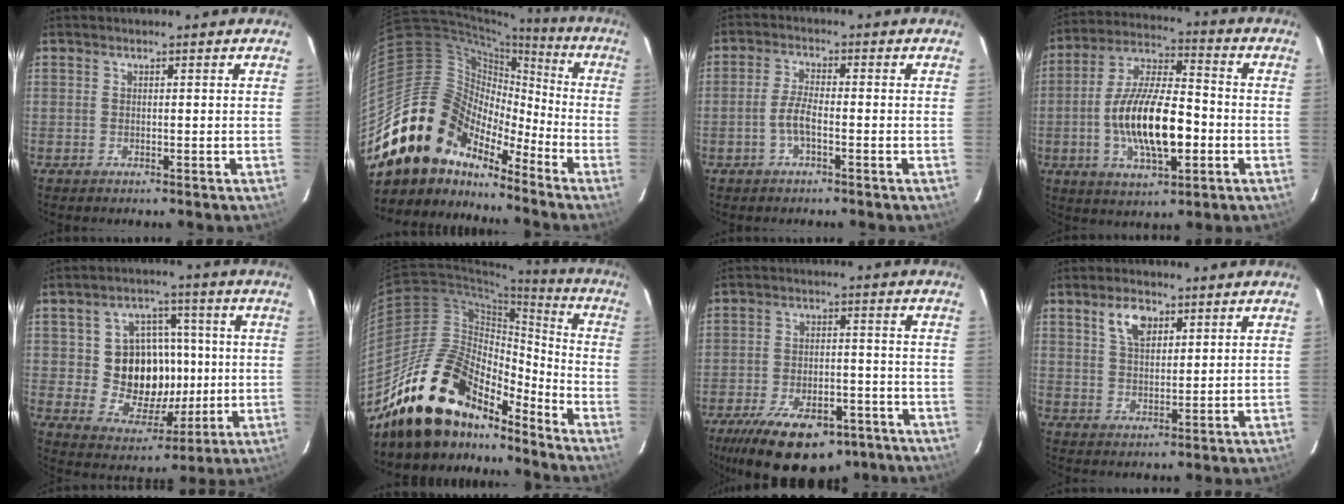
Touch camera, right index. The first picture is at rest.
{"total": 17.7, "force": [-13.5, 10.0, 5.7], "torque": [-0.106, 0.027, -0.249]}
{"total": 3.6, "force": [-1.5, 0.9, 3.1], "torque": [-0.072, 0.008, -0.030]}
{"total": 16.8, "force": [-3.7, 6.3, 15.1], "torque": [-0.290, 0.004, -0.066]}
{"total": 16.3, "force": [0.1, 12.6, 10.4], "torque": [-0.214, 0.012, 0.025]}
{"total": 21.1, "force": [-16.8, 8.5, 9.4], "torque": [-0.166, 0.018, -0.291]}
{"total": 19.2, "force": [-12.9, 8.8, 11.2], "torque": [-0.217, -0.013, -0.185]}
{"total": 5.8, "force": [3.1, 3.1, 3.9], "torque": [-0.067, 0.009, 0.059]}